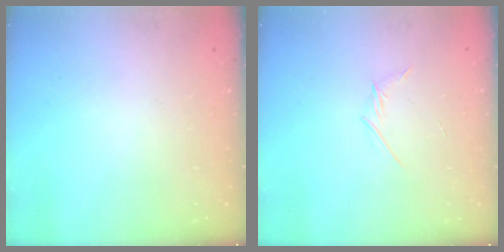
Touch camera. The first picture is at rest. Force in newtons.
{"total": 2.9, "press": 2.8, "slide": 0.8}